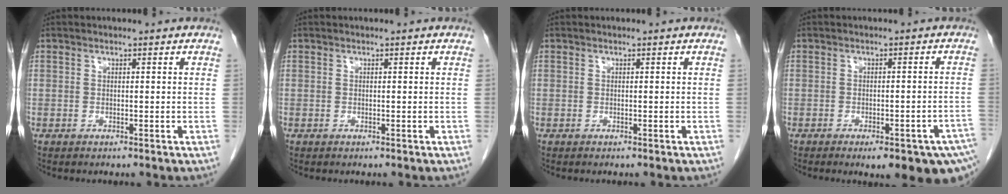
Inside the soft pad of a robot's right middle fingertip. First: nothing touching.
{"total": 0.0}
{"total": 0.0}
{"total": 13.0, "force": [-8.6, 3.1, 9.1], "torque": [-0.073, 0.004, -0.099]}